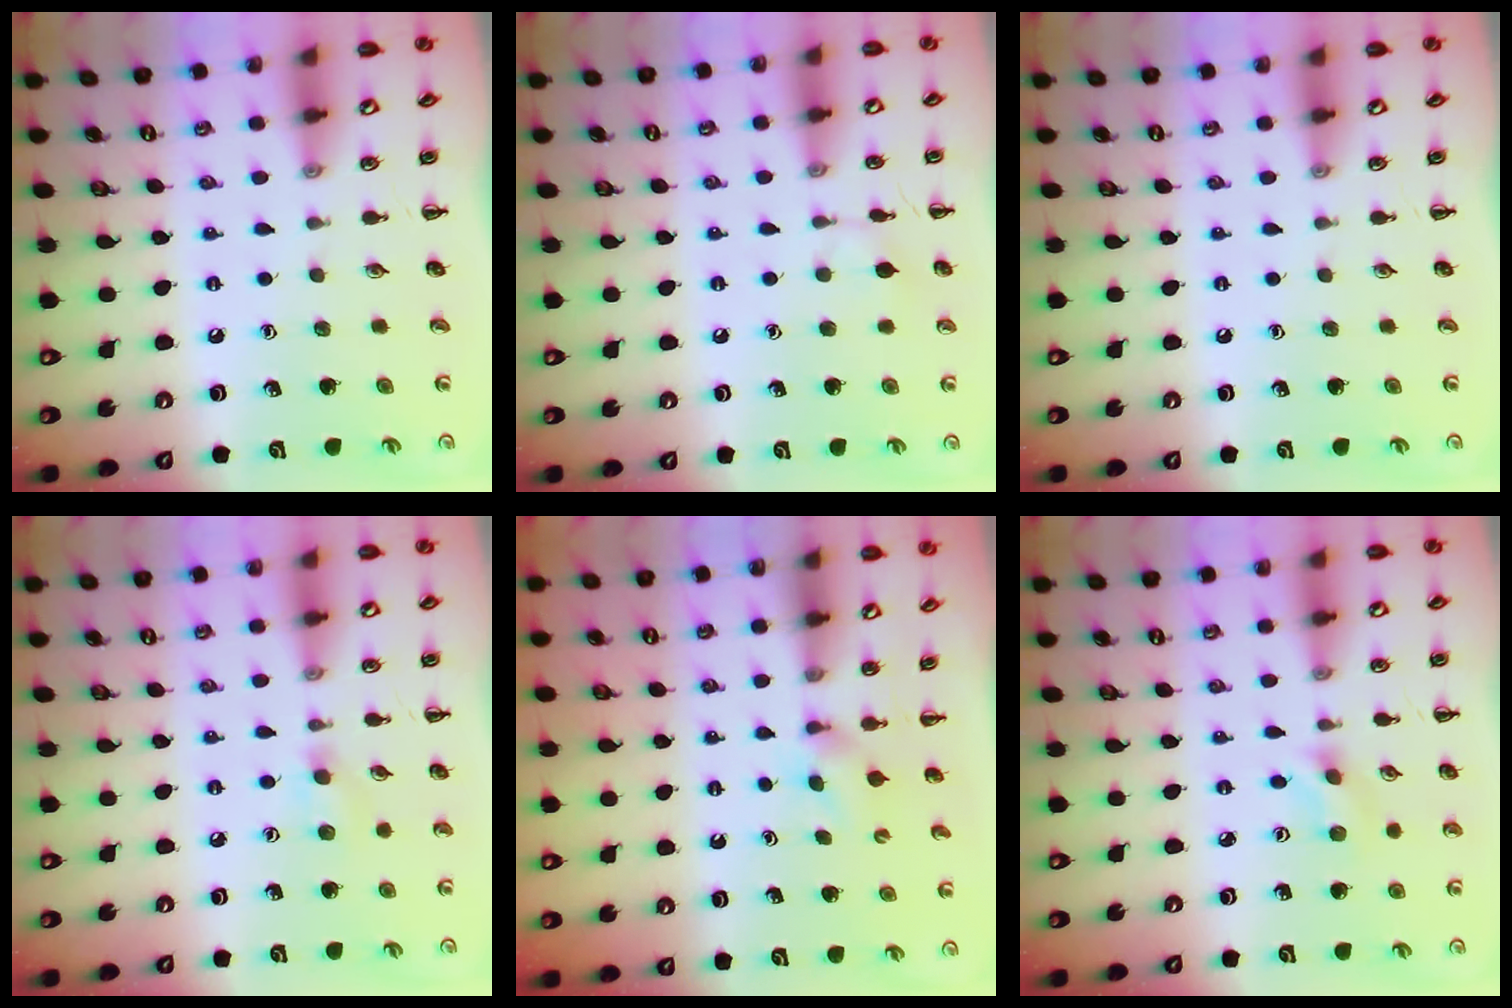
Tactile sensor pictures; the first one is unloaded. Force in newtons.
{"total": 6.6, "press": 6.4, "slide": 1.7}
{"total": 0.0}
{"total": 6.4, "press": 6.1, "slide": 2.0}
{"total": 2.4, "press": 2.3, "slide": 0.9}
{"total": 1.6, "press": 1.5, "slide": 0.5}